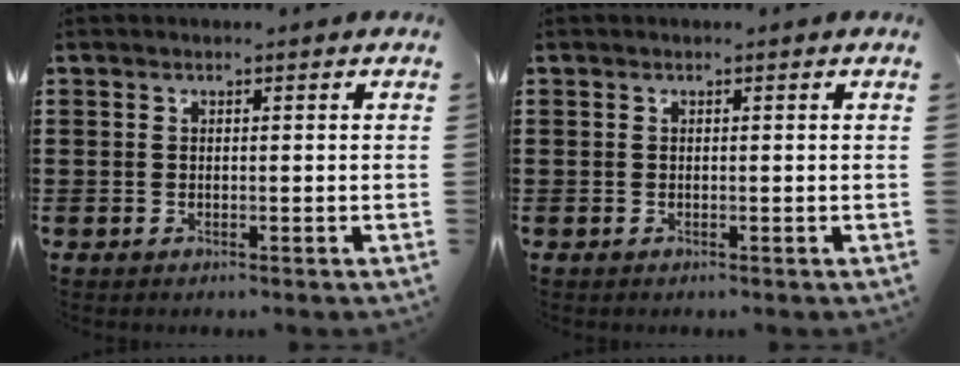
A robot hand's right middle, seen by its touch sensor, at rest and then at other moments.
{"total": 0.0}